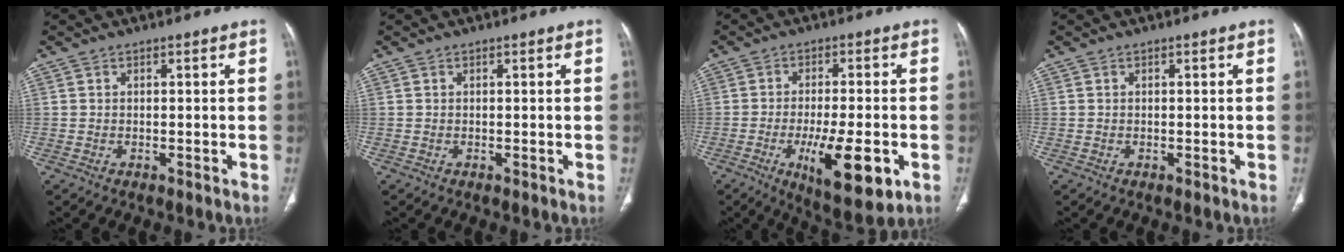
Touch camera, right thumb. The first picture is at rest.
{"total": 0.0}
{"total": 13.7, "force": [-4.6, 4.3, 12.2], "torque": [-0.187, -0.006, -0.062]}
{"total": 0.0}